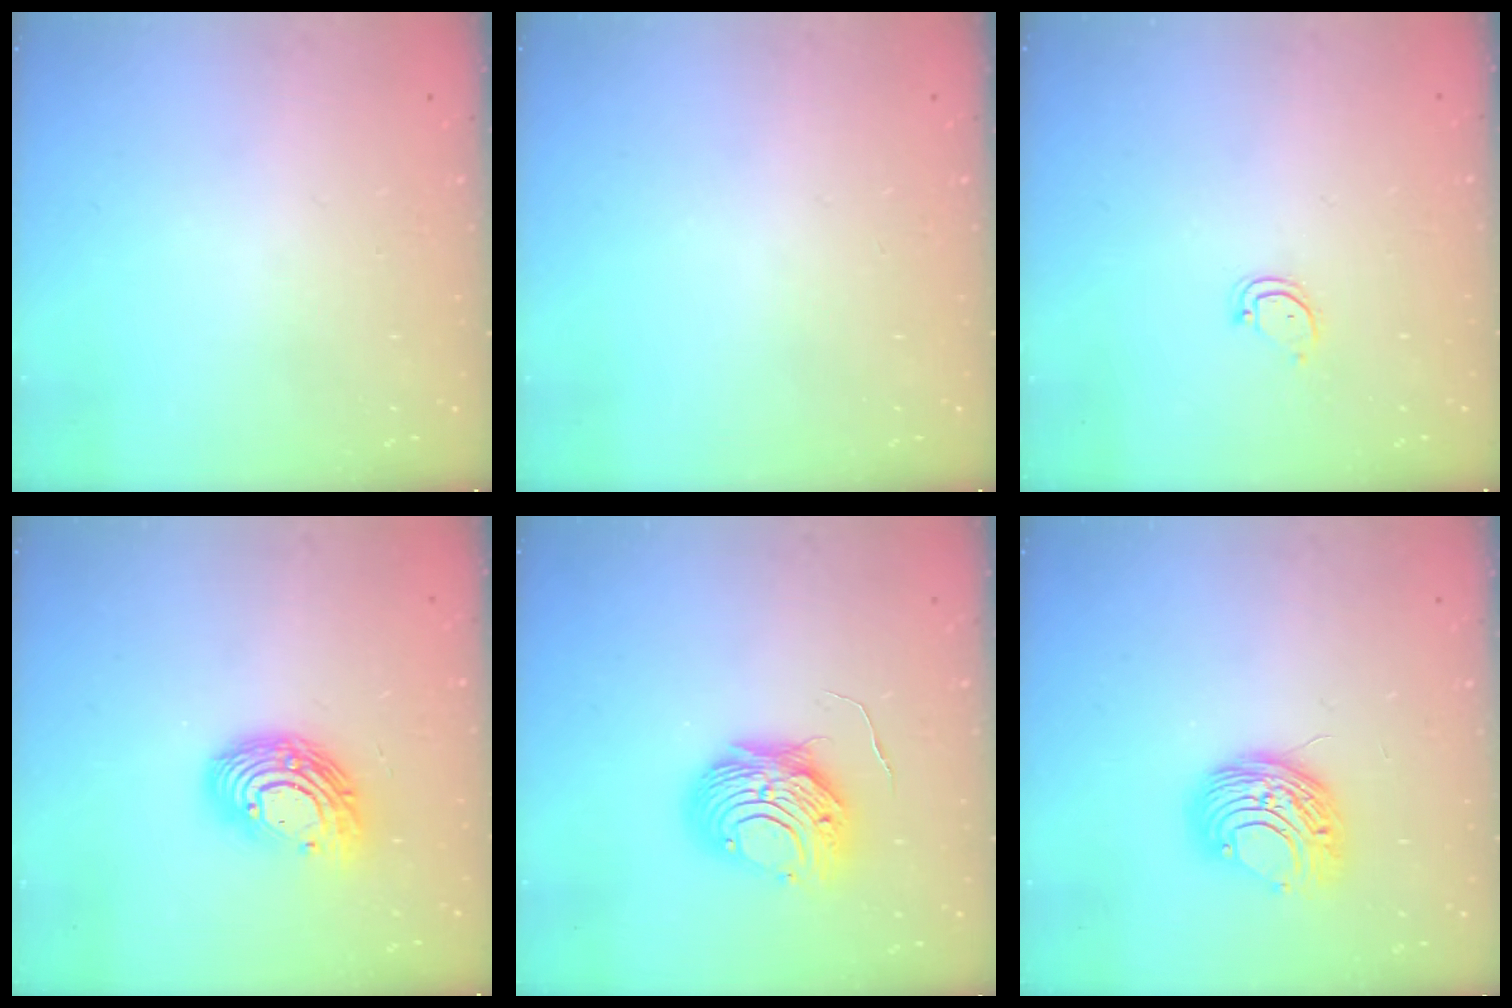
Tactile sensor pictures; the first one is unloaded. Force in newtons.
{"total": 0.0}
{"total": 3.5, "press": 3.5, "slide": 0.4}
{"total": 12.9, "press": 12.9, "slide": 0.4}
{"total": 9.4, "press": 9.4, "slide": 1.0}
{"total": 9.0, "press": 9.0, "slide": 0.5}